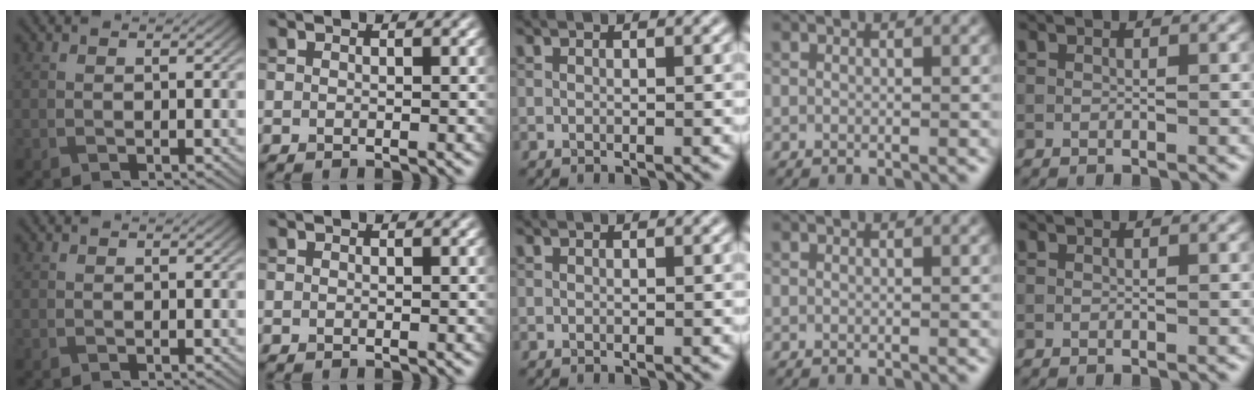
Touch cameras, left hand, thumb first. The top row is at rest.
{}